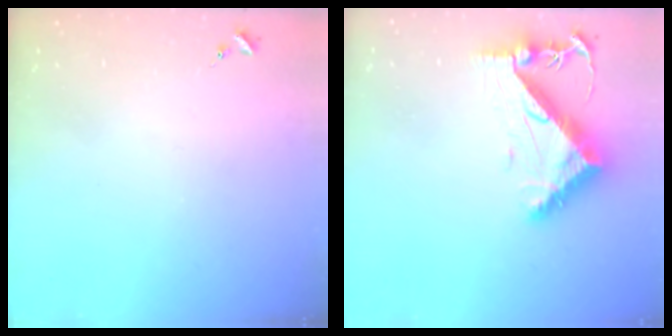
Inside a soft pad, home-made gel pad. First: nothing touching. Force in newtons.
{"total": 9.5, "press": 9.5, "slide": 1.1}